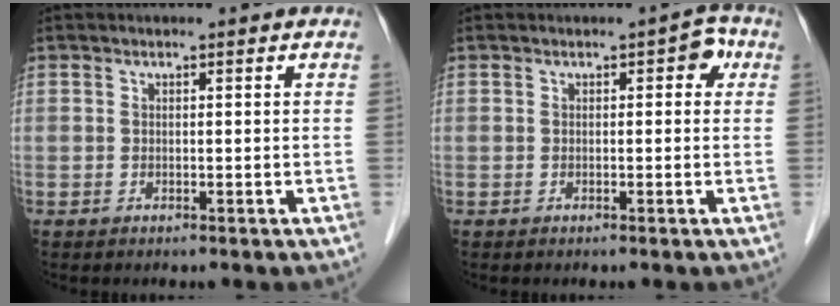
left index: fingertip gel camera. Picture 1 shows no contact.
{"total": 2.1, "force": [0.4, 1.3, 1.7], "torque": [-0.011, 0.014, -0.001]}